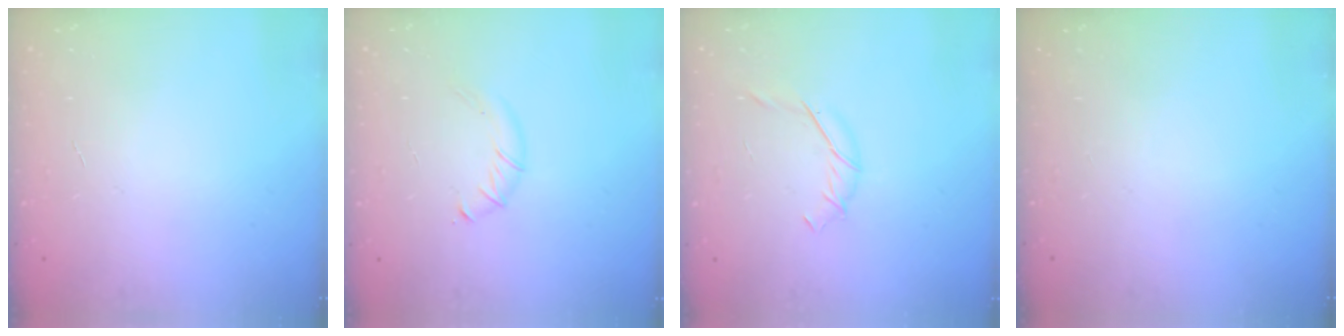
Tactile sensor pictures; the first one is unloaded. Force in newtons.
{"total": 4.2, "press": 4.1, "slide": 1.1}
{"total": 4.2, "press": 4.1, "slide": 1.2}
{"total": 0.0}